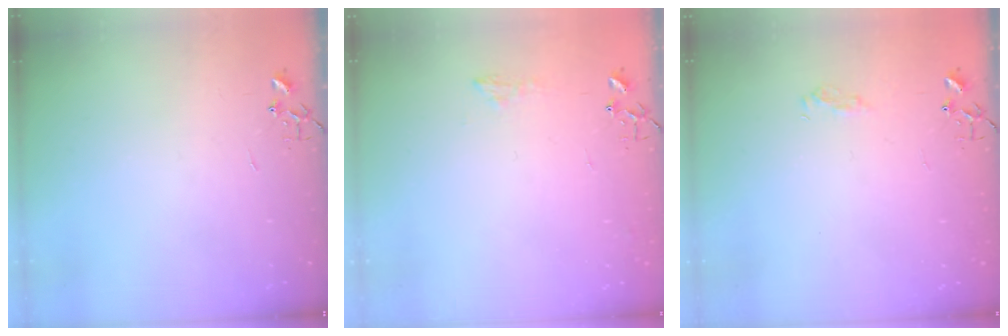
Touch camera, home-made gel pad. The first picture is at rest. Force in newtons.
{"total": 6.4, "press": 6.4, "slide": 0.6}
{"total": 7.1, "press": 7.1, "slide": 0.8}